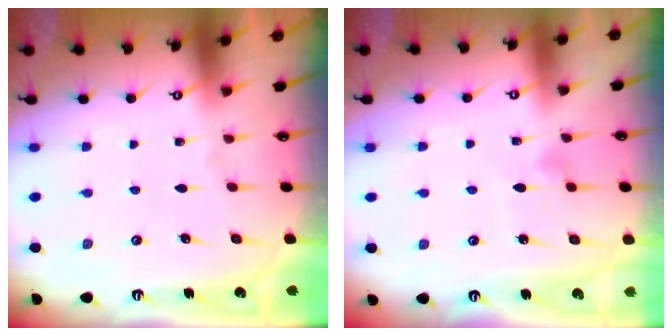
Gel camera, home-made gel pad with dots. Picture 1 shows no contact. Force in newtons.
{"total": 7.7, "press": 7.7, "slide": 0.4}